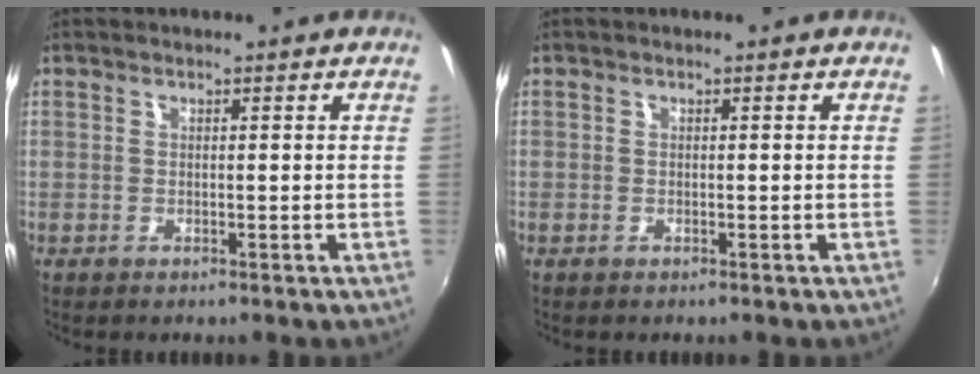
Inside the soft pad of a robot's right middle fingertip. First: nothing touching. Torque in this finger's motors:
{"motor_torque": [0.64, -0.08, 1.05, 0.21]}